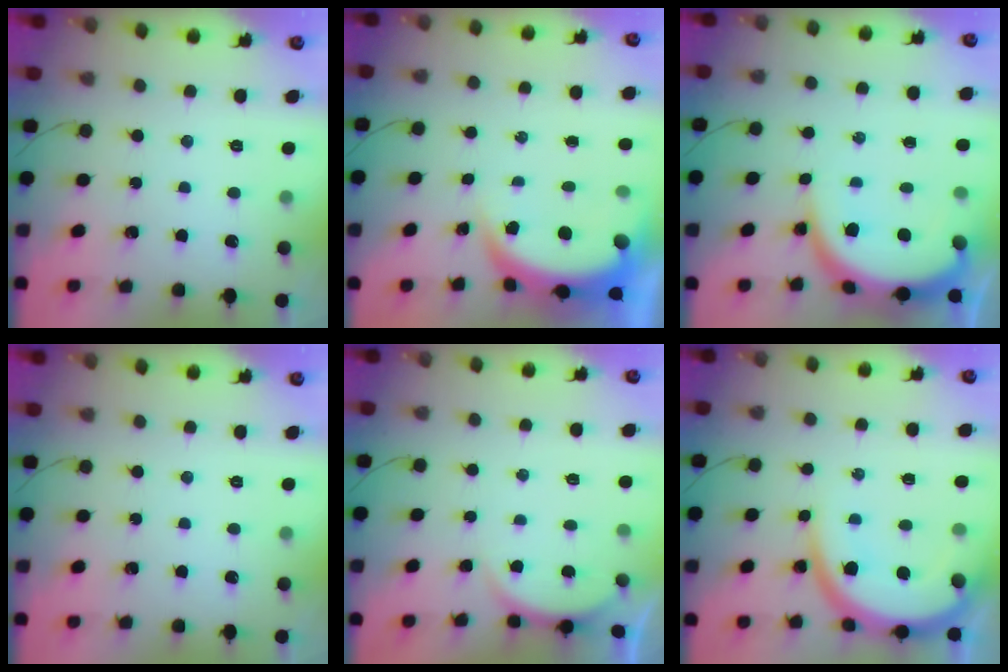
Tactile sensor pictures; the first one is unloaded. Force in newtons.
{"total": 5.8, "press": 5.7, "slide": 0.9}
{"total": 9.8, "press": 9.7, "slide": 0.7}
{"total": 0.0}
{"total": 2.2, "press": 2.1, "slide": 0.5}
{"total": 14.0, "press": 13.9, "slide": 1.5}